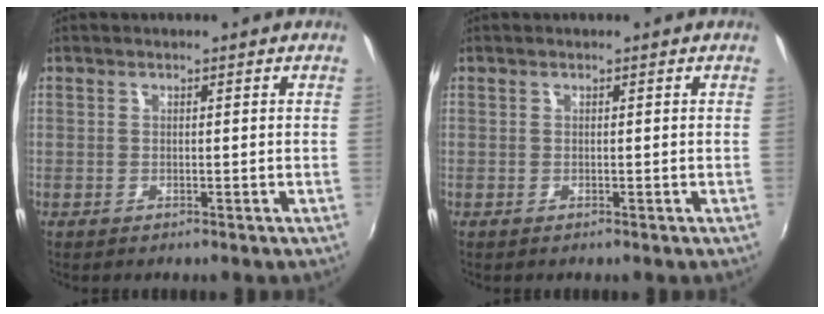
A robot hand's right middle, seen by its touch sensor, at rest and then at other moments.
{"total": 0.0}